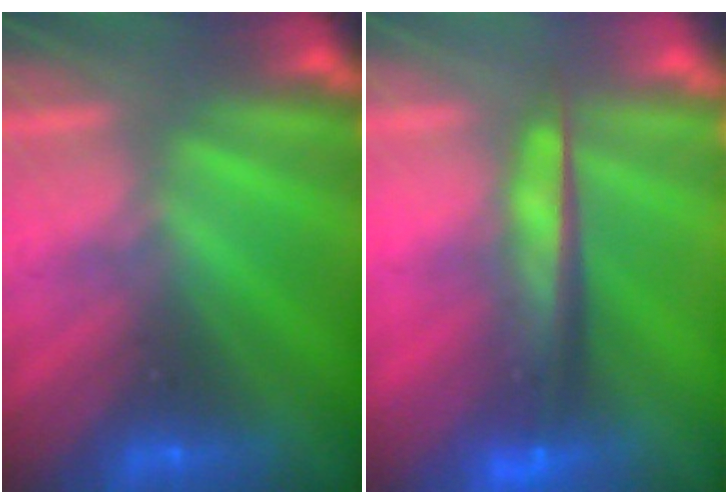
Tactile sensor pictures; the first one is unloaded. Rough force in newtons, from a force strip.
{"total": 6.9}